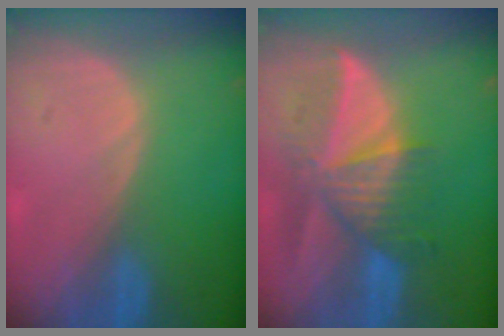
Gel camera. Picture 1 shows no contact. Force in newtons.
{"total": 9.1, "press": 8.3, "slide": 3.8}